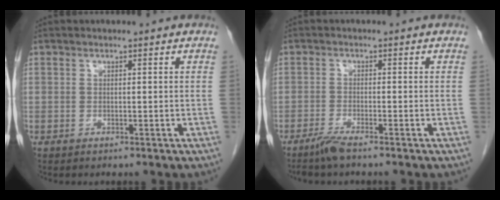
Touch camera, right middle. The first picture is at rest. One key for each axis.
{"total": 2.5, "fx": -2.1, "fy": -0.1, "fz": 1.4, "tx": -0.039, "ty": -0.006, "tz": -0.045}